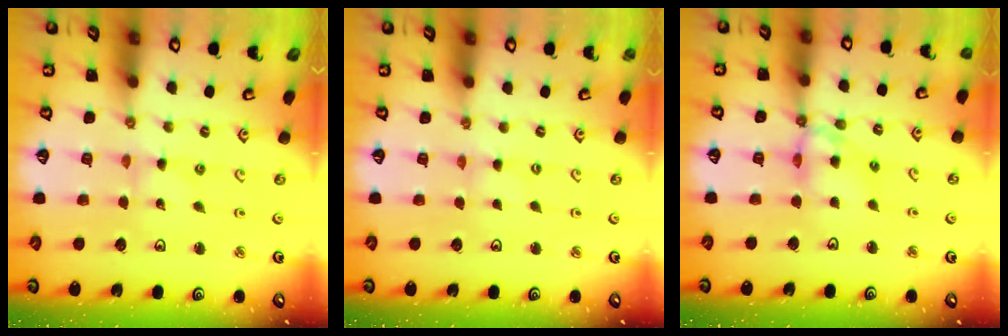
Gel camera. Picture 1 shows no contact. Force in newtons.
{"total": 0.0}
{"total": 11.5, "press": 11.4, "slide": 1.1}